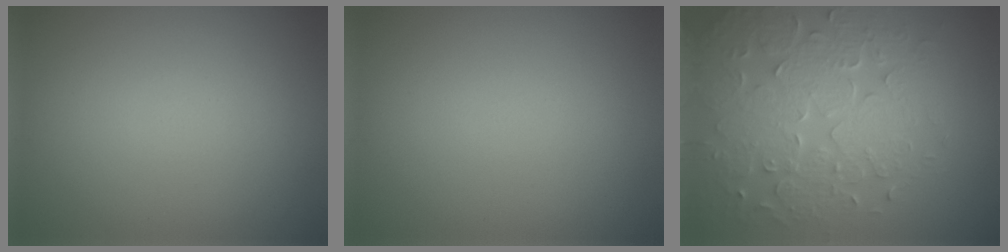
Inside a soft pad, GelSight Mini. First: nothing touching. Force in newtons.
{"total": 0.0}
{"total": 8.2, "press": 5.8, "slide": 5.8}